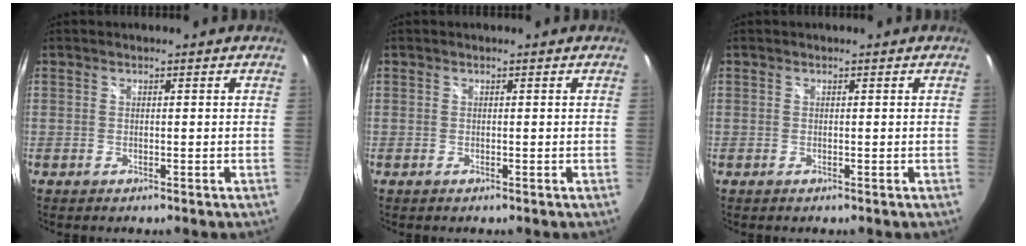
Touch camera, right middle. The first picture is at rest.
{"total": 0.0}
{"total": 0.0}